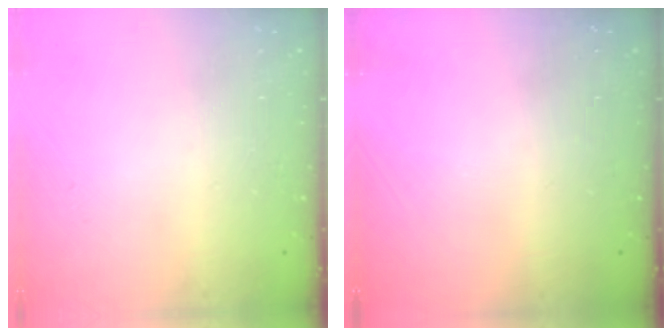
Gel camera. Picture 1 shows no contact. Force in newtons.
{"total": 0.0}